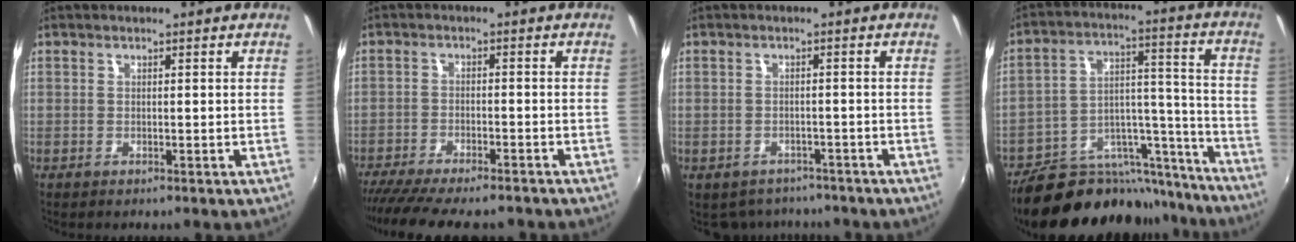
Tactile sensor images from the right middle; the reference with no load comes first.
{"total": 14.1, "force": [-12.1, 2.8, 6.6], "torque": [-0.139, -0.041, -0.186]}
{"total": 6.3, "force": [-5.2, 3.3, 1.3], "torque": [-0.036, -0.011, -0.069]}
{"total": 25.7, "force": [-21.7, 9.8, 9.7], "torque": [-0.157, 0.044, -0.301]}